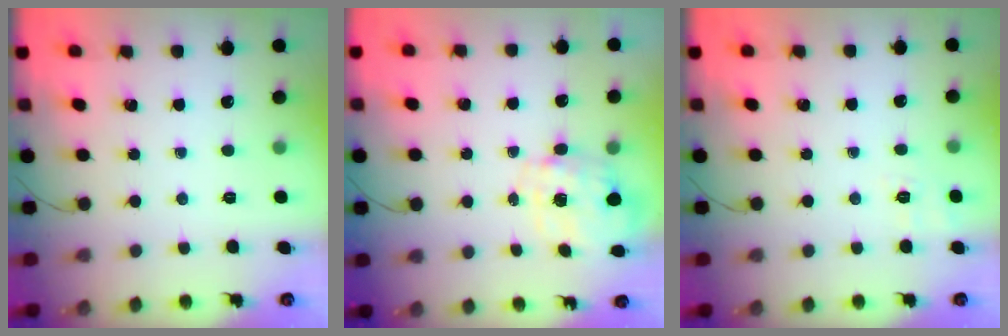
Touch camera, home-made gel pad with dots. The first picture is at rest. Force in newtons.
{"total": 2.7, "press": 2.6, "slide": 0.8}
{"total": 2.6, "press": 1.6, "slide": 2.1}